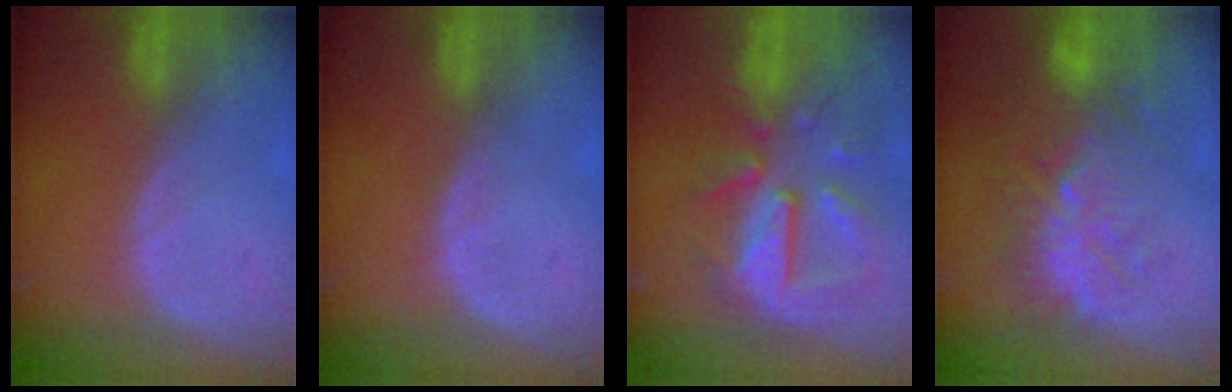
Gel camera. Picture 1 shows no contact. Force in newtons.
{"total": 0.7, "press": 0.6, "slide": 0.2}
{"total": 10.6, "press": 9.4, "slide": 4.9}
{"total": 11.0, "press": 9.8, "slide": 5.0}